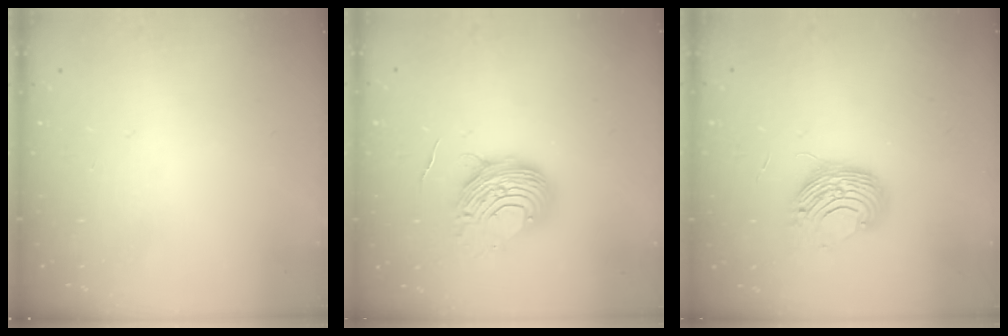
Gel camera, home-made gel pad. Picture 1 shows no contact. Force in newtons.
{"total": 10.3, "press": 10.3, "slide": 0.7}
{"total": 9.7, "press": 9.7, "slide": 0.1}